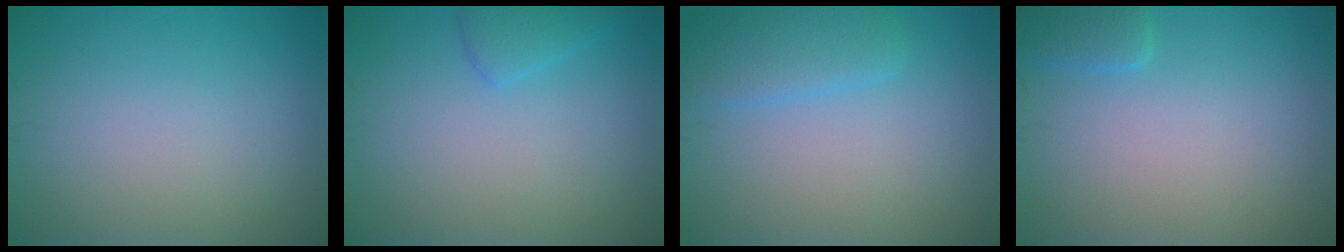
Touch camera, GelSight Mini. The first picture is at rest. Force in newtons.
{"total": 1.7, "press": 1.7, "slide": 0.1}
{"total": 3.0, "press": 3.0, "slide": 0.1}
{"total": 1.7, "press": 1.7, "slide": 0.1}